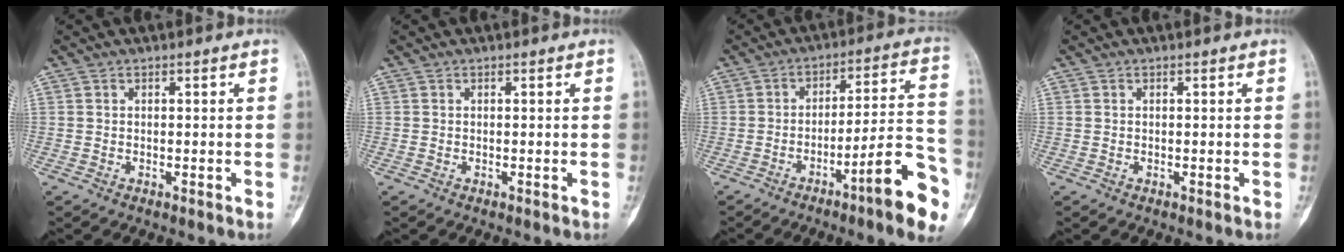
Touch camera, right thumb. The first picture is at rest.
{"total": 0.0}
{"total": 15.1, "force": [-7.5, 2.0, 12.9], "torque": [-0.173, 0.052, -0.109]}
{"total": 0.0}